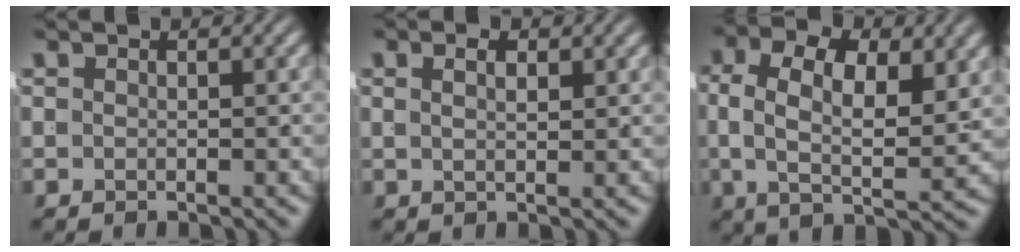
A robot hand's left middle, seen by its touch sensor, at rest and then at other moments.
{"total": 1.4, "force": [0.5, -0.4, 1.3], "torque": [-0.004, -0.004, 0.013]}
{"total": 7.9, "force": [2.1, 4.2, 6.3], "torque": [-0.098, -0.001, 0.024]}